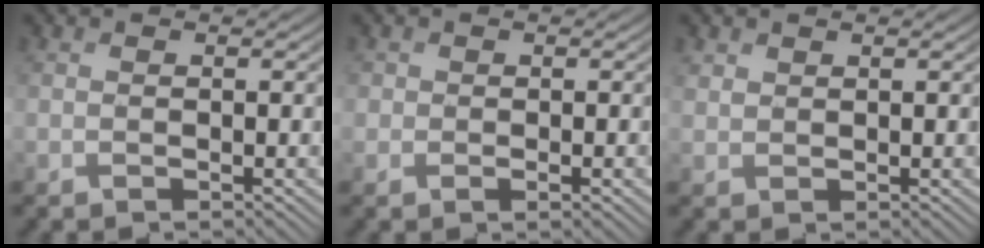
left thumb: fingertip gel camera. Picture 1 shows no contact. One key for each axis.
{"total": 1.9, "fx": -0.1, "fy": 1.5, "fz": 1.1, "tx": -0.018, "ty": -0.007, "tz": -0.004}
{"total": 1.4, "fx": 1.1, "fy": 0.8, "fz": 0.4, "tx": -0.013, "ty": 0.001, "tz": 0.025}